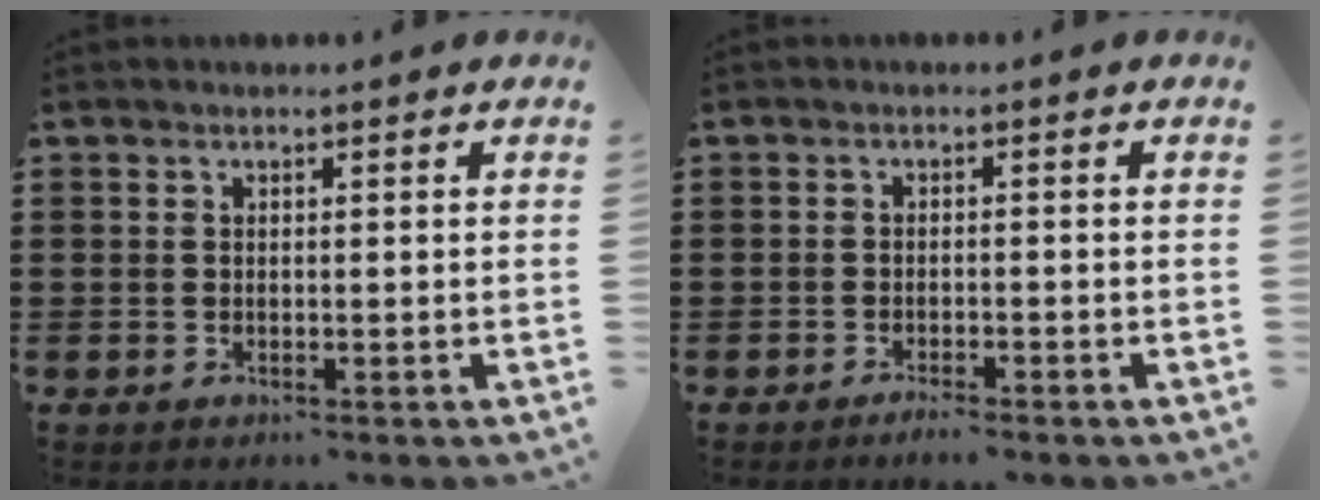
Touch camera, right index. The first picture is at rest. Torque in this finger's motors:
{"motor_torque": [0.32, 0.24, -0.18, 0.01]}